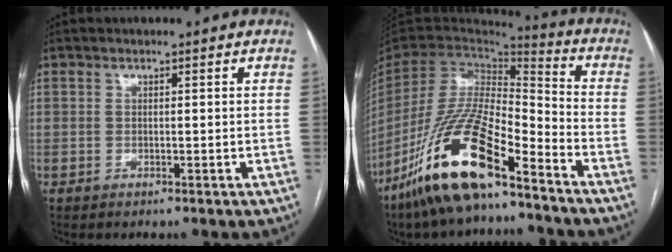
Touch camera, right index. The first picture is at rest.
{"total": 18.9, "force": [-12.6, 3.8, 13.5], "torque": [-0.294, -0.032, -0.238]}